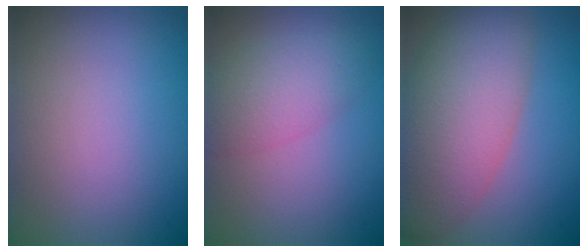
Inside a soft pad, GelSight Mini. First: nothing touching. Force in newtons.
{"total": 4.2, "press": 4.2, "slide": 0.2}
{"total": 9.4, "press": 9.3, "slide": 0.8}